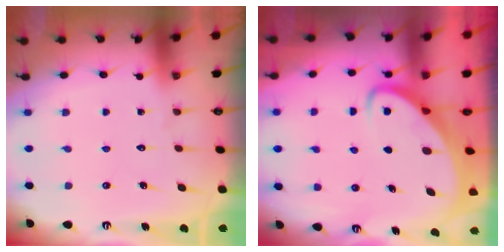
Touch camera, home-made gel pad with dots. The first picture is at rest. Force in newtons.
{"total": 3.6, "press": 3.6, "slide": 0.5}